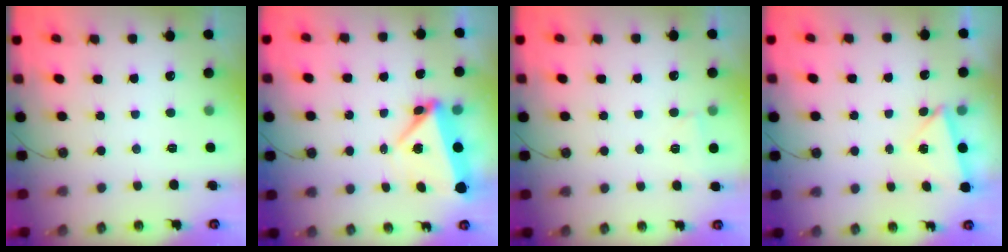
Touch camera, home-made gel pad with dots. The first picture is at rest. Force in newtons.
{"total": 5.6, "press": 5.5, "slide": 1.3}
{"total": 2.1, "press": 2.1, "slide": 0.4}
{"total": 2.5, "press": 1.9, "slide": 1.6}